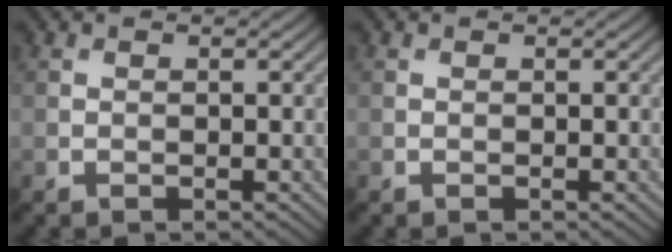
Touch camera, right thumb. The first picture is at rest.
{"total": 0.0}